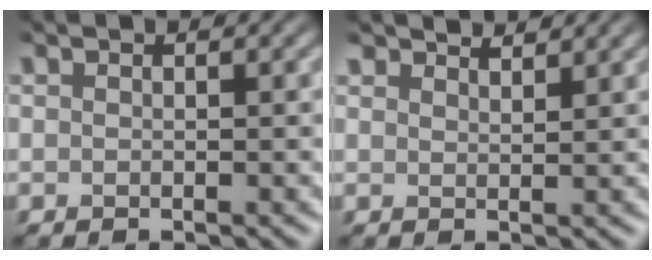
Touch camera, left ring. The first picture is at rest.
{"total": 2.5, "force": [2.5, 0.3, 0.6], "torque": [-0.009, -0.002, 0.036]}